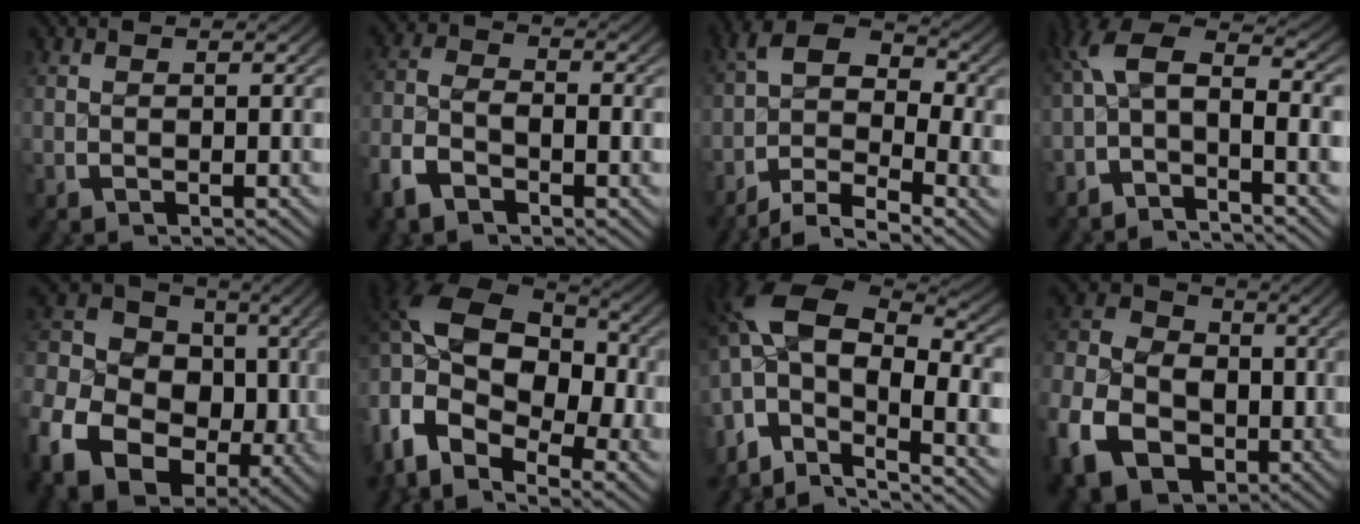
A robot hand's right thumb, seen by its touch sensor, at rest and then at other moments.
{"total": 4.6, "force": [-2.0, 3.1, 2.8], "torque": [-0.070, -0.008, -0.037]}
{"total": 8.7, "force": [-1.9, 5.9, 6.0], "torque": [-0.096, -0.016, -0.047]}
{"total": 6.5, "force": [-0.6, 3.7, 5.3], "torque": [-0.104, -0.010, -0.016]}
{"total": 17.8, "force": [-0.8, 14.0, 10.9], "torque": [-0.230, -0.040, -0.015]}
{"total": 17.0, "force": [-1.4, 12.0, 12.0], "torque": [-0.265, -0.057, -0.008]}
{"total": 15.4, "force": [-0.8, 10.8, 10.9], "torque": [-0.264, -0.055, 0.001]}
{"total": 14.4, "force": [-2.6, 11.1, 8.9], "torque": [-0.195, -0.055, -0.024]}